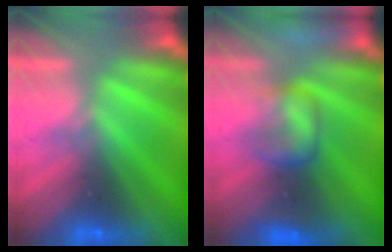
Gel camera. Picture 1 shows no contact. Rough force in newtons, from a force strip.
{"total": 7.5}